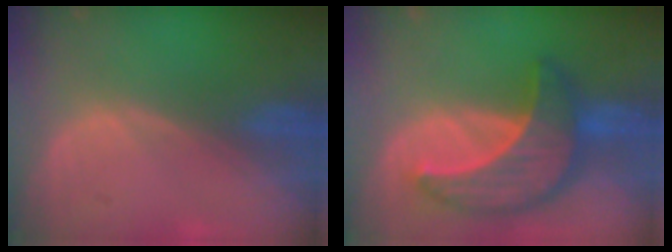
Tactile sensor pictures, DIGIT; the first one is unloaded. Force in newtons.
{"total": 10.0, "press": 10.0, "slide": 0.8}